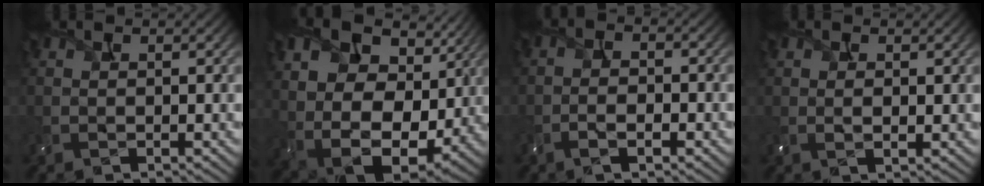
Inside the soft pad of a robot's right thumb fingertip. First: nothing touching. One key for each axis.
{"total": 17.9, "fx": 4.6, "fy": 12.3, "fz": 12.3, "tx": -0.260, "ty": 0.001, "tz": 0.105}
{"total": 3.1, "fx": -1.5, "fy": 1.3, "fz": 2.4, "tx": -0.035, "ty": 0.003, "tz": -0.036}
{"total": 1.6, "fx": 0.4, "fy": 0.7, "fz": 1.4, "tx": -0.027, "ty": -0.002, "tz": 0.010}